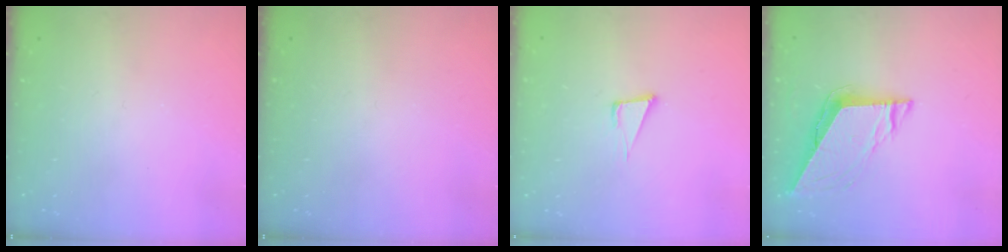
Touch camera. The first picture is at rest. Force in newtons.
{"total": 0.0}
{"total": 5.2, "press": 4.2, "slide": 3.1}
{"total": 8.1, "press": 8.1, "slide": 0.3}